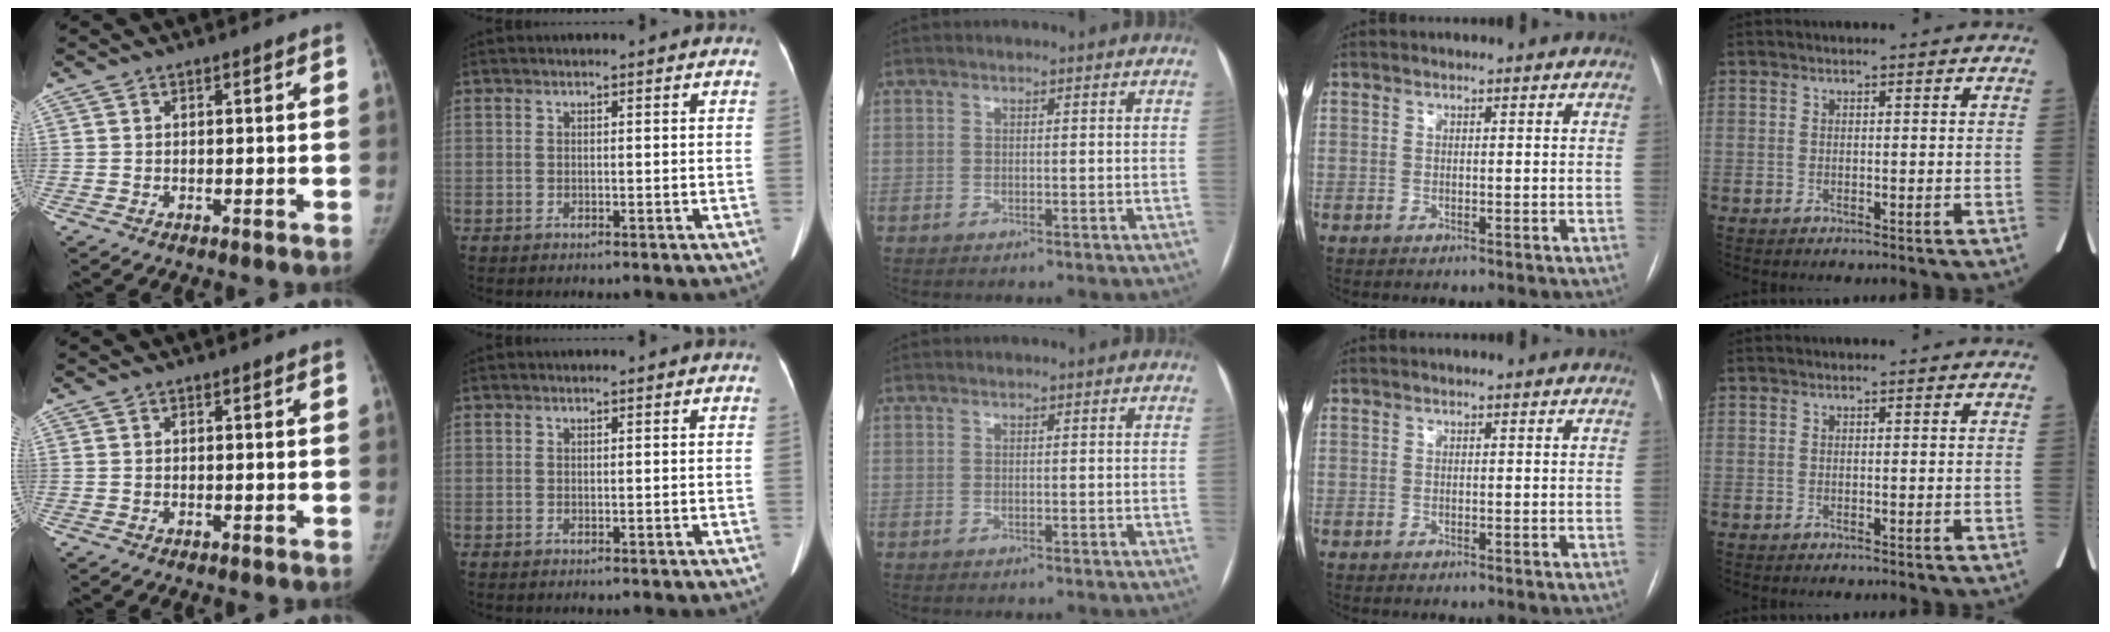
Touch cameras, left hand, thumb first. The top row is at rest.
{}